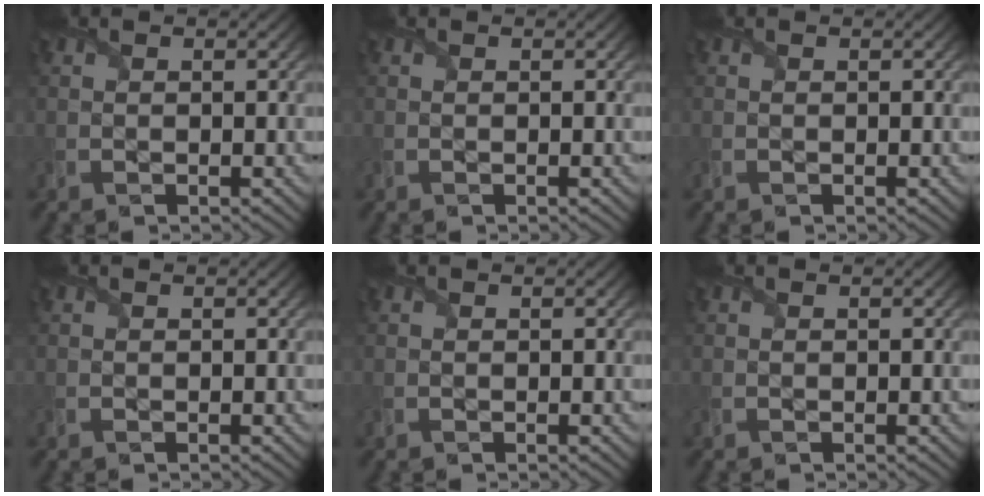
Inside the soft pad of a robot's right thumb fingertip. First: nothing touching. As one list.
[{"total": 0.0}, {"total": 0.0}, {"total": 0.0}, {"total": 0.0}, {"total": 0.0}]